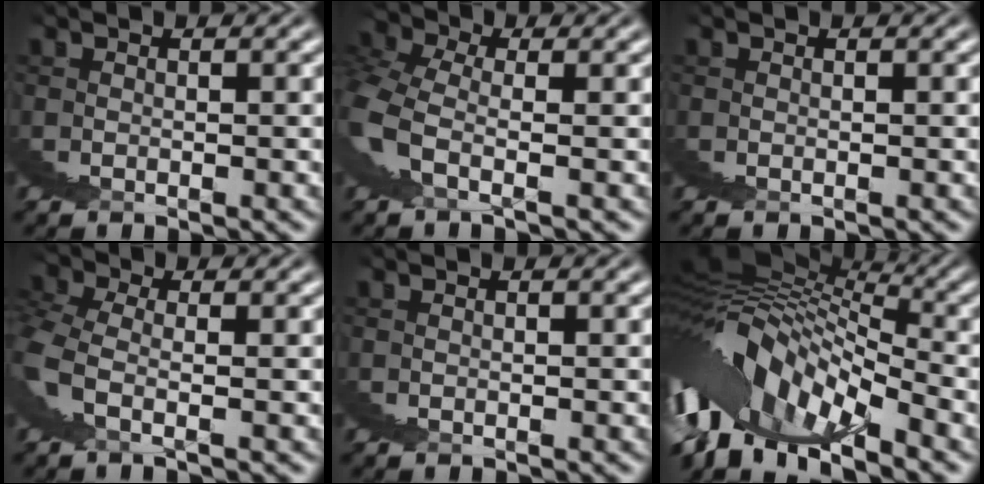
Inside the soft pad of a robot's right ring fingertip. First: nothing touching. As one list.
[{"total": 4.2, "force": [1.9, 3.0, 2.2], "torque": [-0.060, 0.005, 0.023]}, {"total": 0.0}, {"total": 2.4, "force": [1.3, 1.9, 0.9], "torque": [-0.043, -0.001, 0.018]}, {"total": 0.0}, {"total": 8.9, "force": [1.5, 2.8, 8.3], "torque": [-0.094, 0.033, 0.018]}]